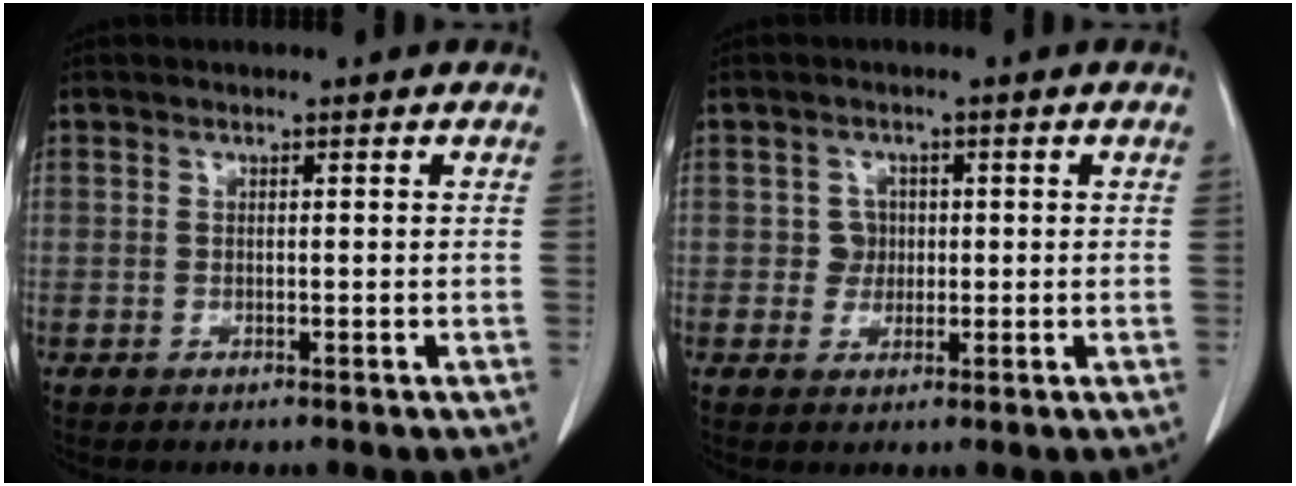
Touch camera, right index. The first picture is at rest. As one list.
[{"total": 2.4, "force": [0.2, 2.4, 0.4], "torque": [0.001, 0.006, 0.004]}]